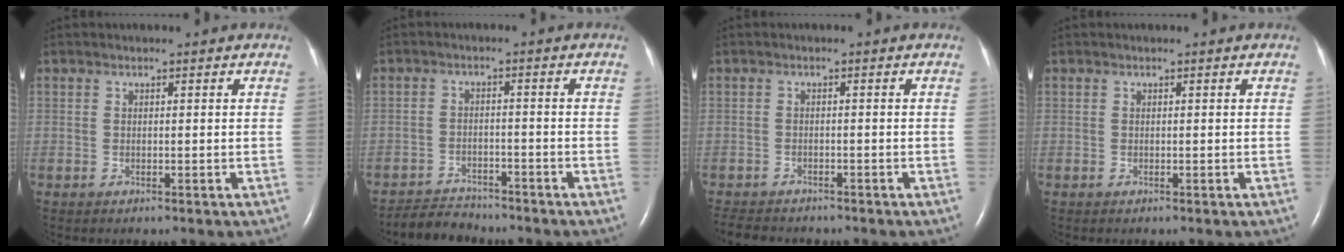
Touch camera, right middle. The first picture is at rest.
{"total": 4.3, "force": [-4.2, 1.0, -0.2], "torque": [-0.003, -0.011, -0.074]}
{"total": 5.7, "force": [-5.2, 1.7, 1.8], "torque": [-0.030, -0.009, -0.077]}
{"total": 0.0}